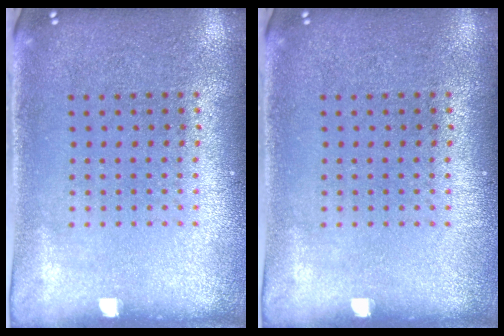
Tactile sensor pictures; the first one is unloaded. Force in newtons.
{"total": 0.0}